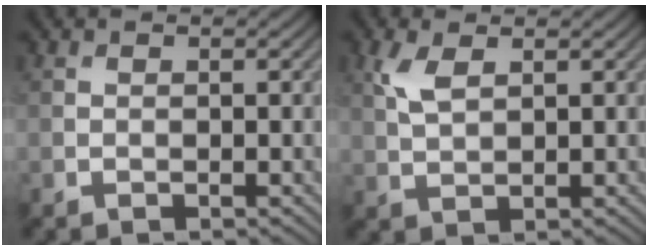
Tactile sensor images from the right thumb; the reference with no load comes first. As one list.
[{"total": 3.4, "force": [1.6, 1.6, 2.6], "torque": [-0.068, 0.004, 0.035]}]